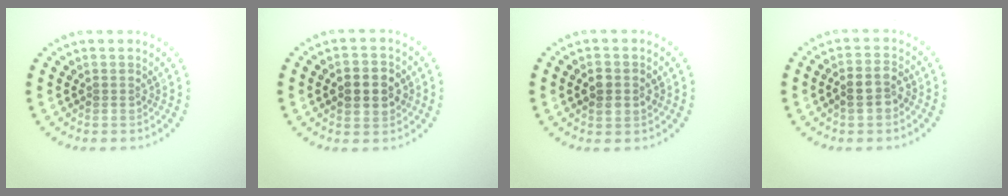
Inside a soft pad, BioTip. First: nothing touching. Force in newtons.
{"total": 3.4, "press": 3.4, "slide": 0.3}
{"total": 3.0, "press": 3.0, "slide": 0.1}
{"total": 2.6, "press": 2.5, "slide": 0.8}